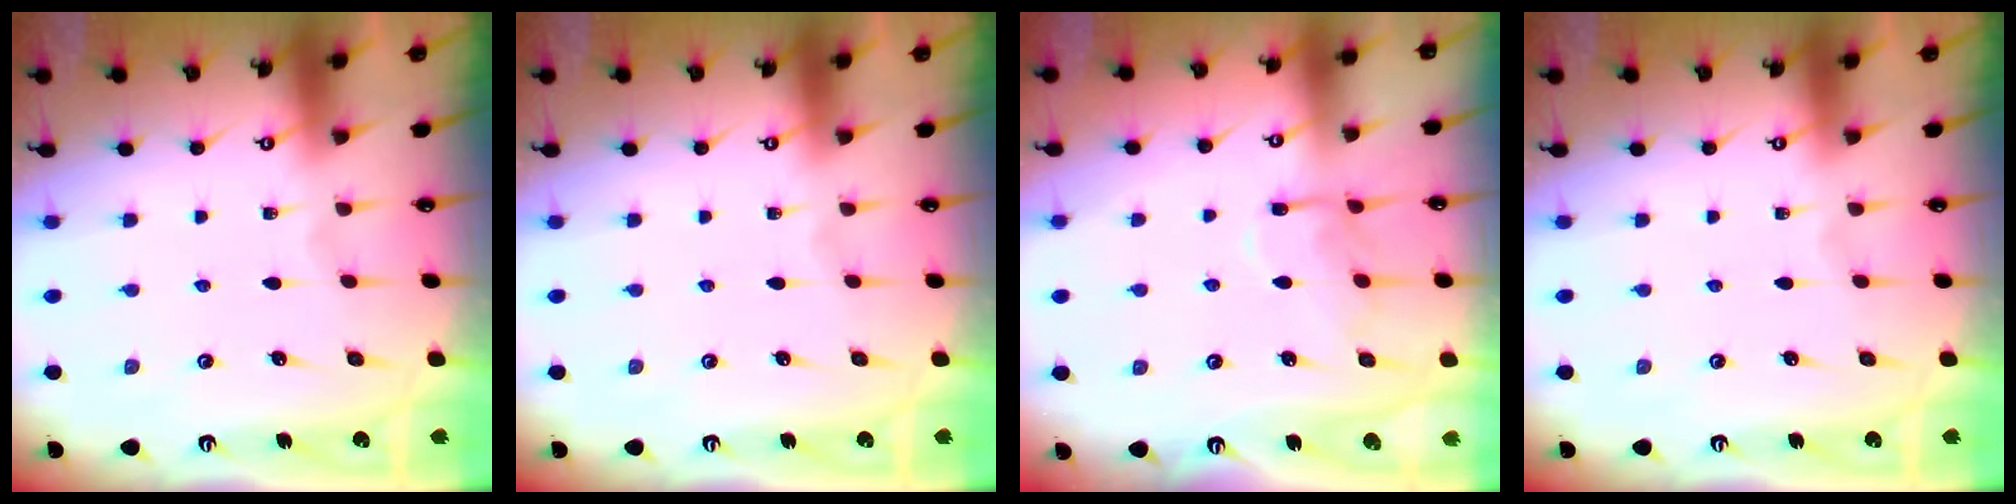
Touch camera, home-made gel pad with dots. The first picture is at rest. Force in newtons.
{"total": 0.0}
{"total": 10.9, "press": 10.8, "slide": 0.8}
{"total": 0.0}